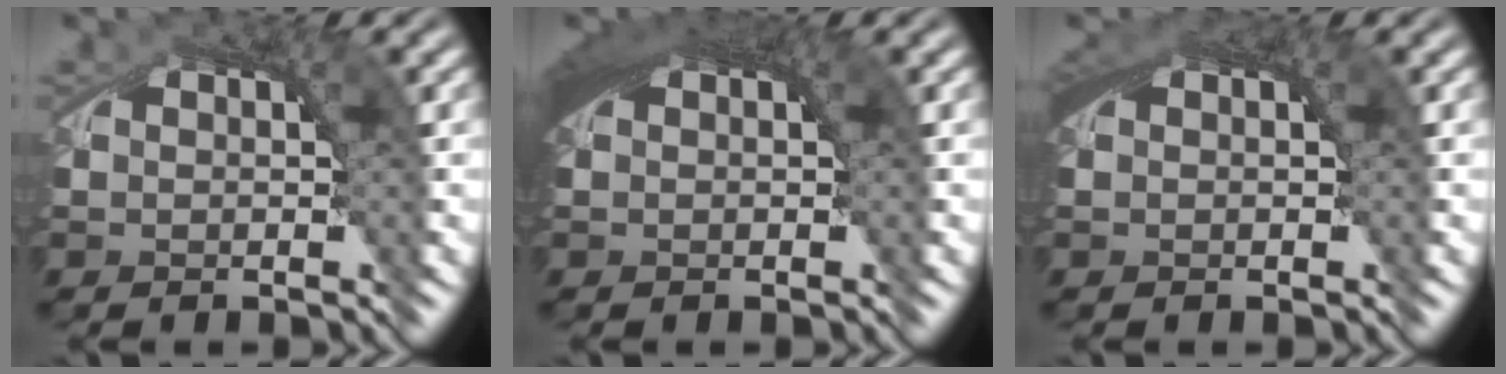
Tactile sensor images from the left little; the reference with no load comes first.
{"total": 4.4, "force": [0.7, 1.8, 3.9], "torque": [-0.066, 0.000, 0.014]}
{"total": 2.2, "force": [0.2, 1.2, 1.8], "torque": [-0.031, -0.002, 0.004]}